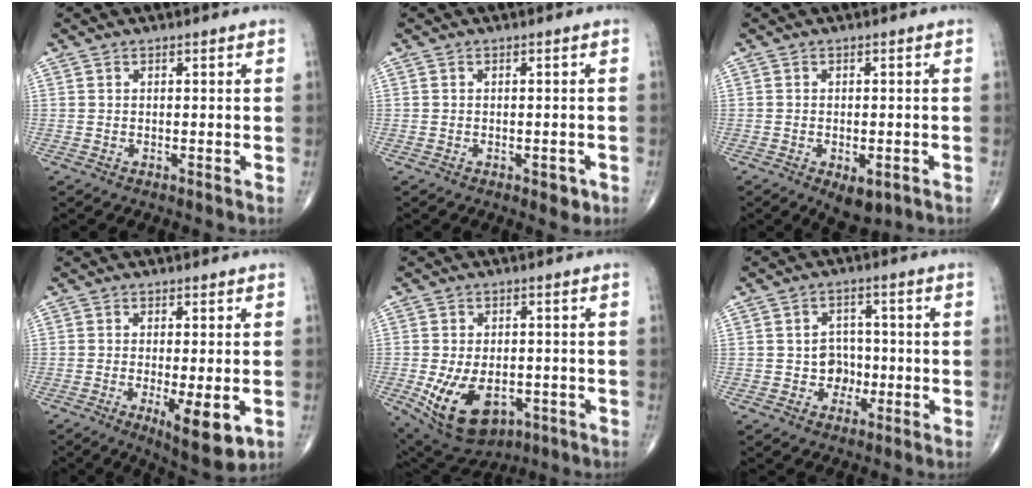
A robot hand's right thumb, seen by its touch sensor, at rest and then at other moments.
{"total": 2.3, "force": [-1.1, 1.2, 1.6], "torque": [-0.009, 0.001, -0.012]}
{"total": 5.1, "force": [-2.2, 2.6, 3.7], "torque": [-0.050, 0.002, -0.023]}
{"total": 9.0, "force": [-2.8, 2.6, 8.1], "torque": [-0.119, -0.020, -0.038]}
{"total": 13.3, "force": [-3.9, 8.2, 9.7], "torque": [-0.161, 0.002, -0.043]}
{"total": 5.2, "force": [-1.1, 4.6, 2.3], "torque": [0.005, 0.014, -0.022]}